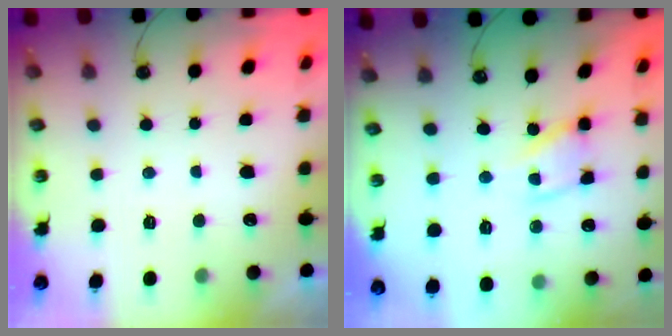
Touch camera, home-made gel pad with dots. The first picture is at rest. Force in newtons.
{"total": 10.3, "press": 10.2, "slide": 0.8}